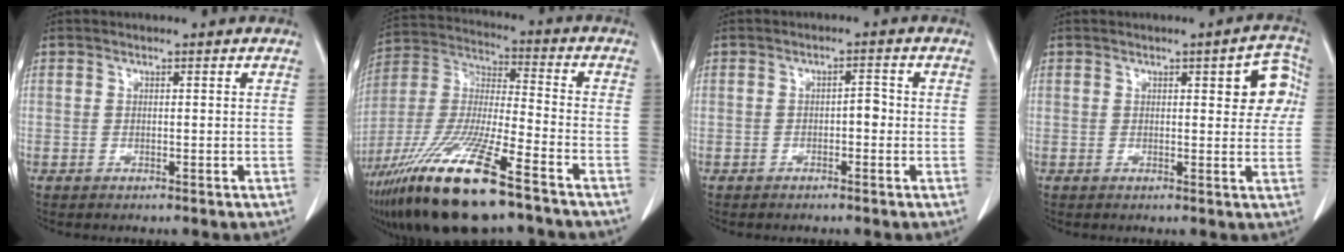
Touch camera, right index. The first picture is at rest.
{"total": 21.0, "force": [-13.4, 2.8, 15.9], "torque": [-0.340, -0.048, -0.250]}
{"total": 1.8, "force": [-0.4, 0.8, 1.6], "torque": [-0.018, 0.006, -0.008]}
{"total": 6.1, "force": [1.7, 2.0, 5.5], "torque": [-0.048, 0.015, 0.012]}